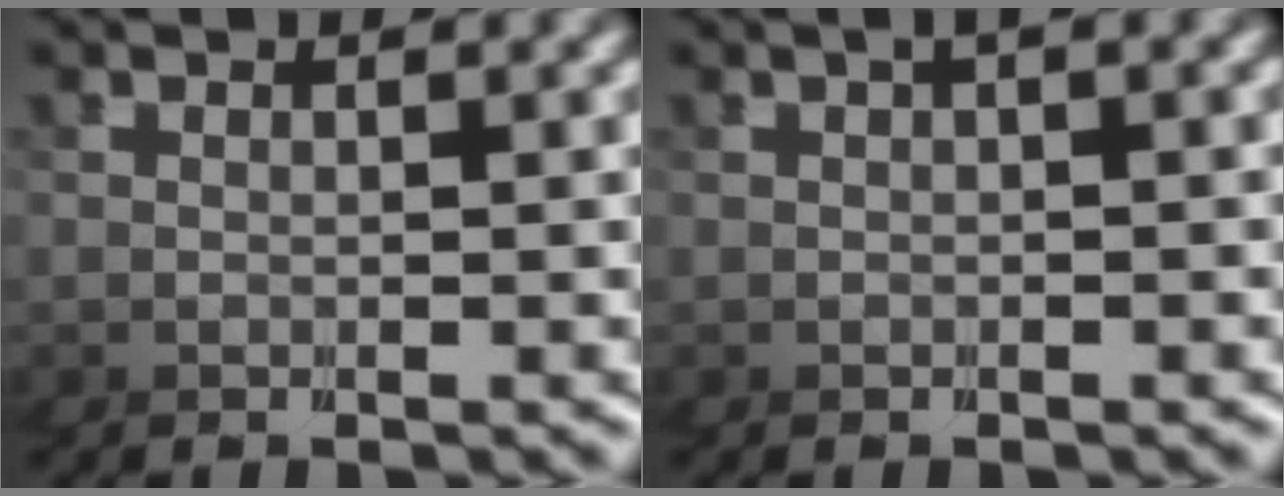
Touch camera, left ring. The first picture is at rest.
{"total": 0.8, "force": [-0.4, -0.7, 0.2], "torque": [-0.014, 0.003, -0.005]}